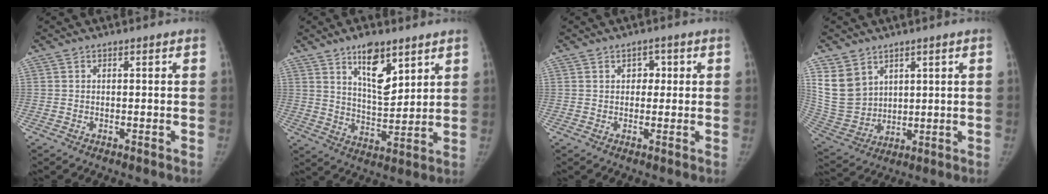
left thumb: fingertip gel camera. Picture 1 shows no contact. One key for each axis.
{"total": 10.8, "fx": 6.4, "fy": 4.6, "fz": 7.5, "tx": -0.101, "ty": -0.047, "tz": 0.114}
{"total": 2.7, "fx": 0.8, "fy": 2.2, "fz": 1.5, "tx": 0.001, "ty": 0.001, "tz": 0.007}
{"total": 11.4, "fx": 5.6, "fy": 8.7, "fz": 4.8, "tx": -0.072, "ty": -0.024, "tz": 0.133}